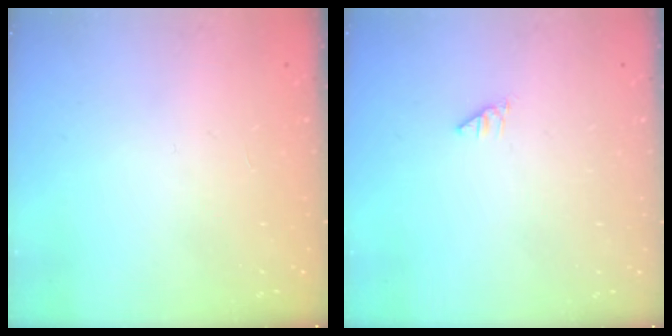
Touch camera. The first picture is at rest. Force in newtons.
{"total": 0.0}